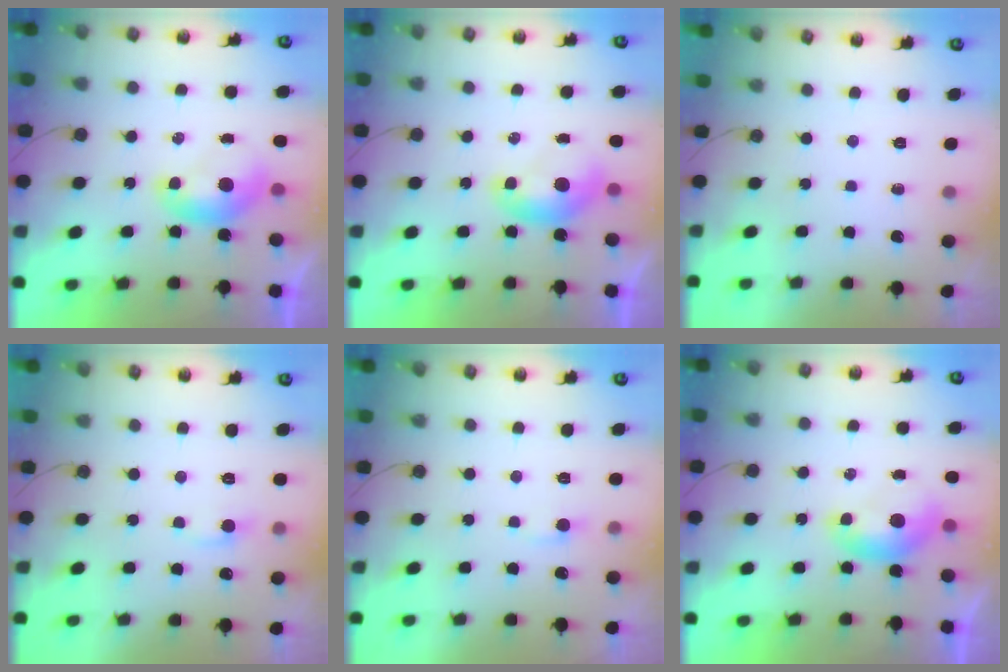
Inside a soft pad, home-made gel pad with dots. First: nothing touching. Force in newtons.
{"total": 0.0}
{"total": 0.0}
{"total": 0.7, "press": 0.4, "slide": 0.6}
{"total": 1.8, "press": 1.7, "slide": 0.5}
{"total": 0.0}